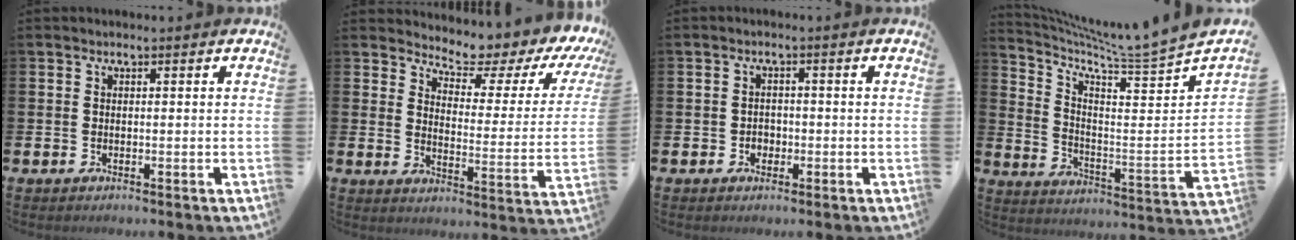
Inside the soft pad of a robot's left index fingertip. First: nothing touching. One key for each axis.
{"total": 6.2, "fx": 5.8, "fy": 1.2, "fz": 1.7, "tx": -0.054, "ty": -0.052, "tz": 0.092}
{"total": 1.7, "fx": -0.5, "fy": 1.6, "fz": 0.4, "tx": -0.002, "ty": 0.002, "tz": -0.016}
{"total": 5.8, "fx": 5.5, "fy": -0.7, "fz": 1.7, "tx": -0.053, "ty": -0.074, "tz": 0.079}